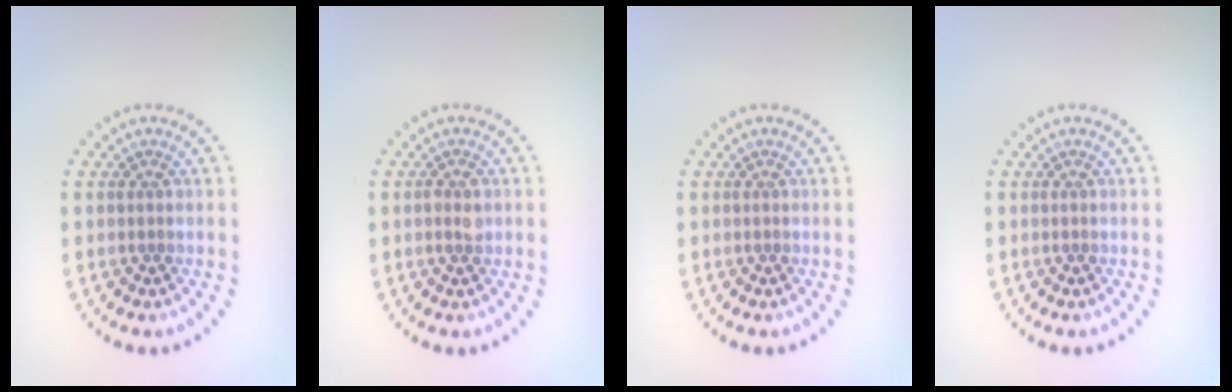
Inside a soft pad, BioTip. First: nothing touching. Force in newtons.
{"total": 1.2, "press": 1.2, "slide": 0.2}
{"total": 0.0}
{"total": 0.0}